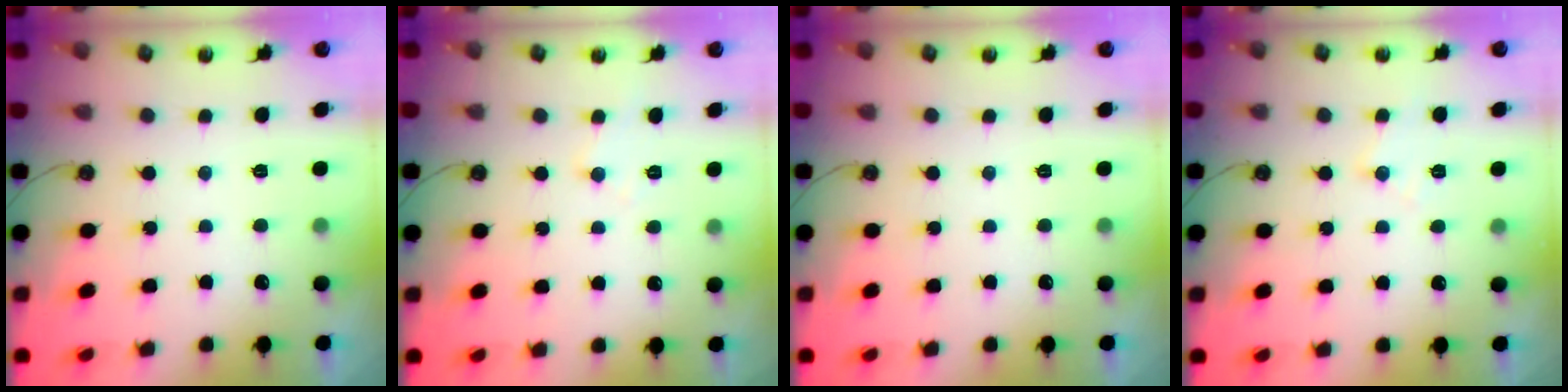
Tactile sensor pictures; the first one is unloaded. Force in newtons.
{"total": 6.1, "press": 6.0, "slide": 1.0}
{"total": 0.0}
{"total": 7.8, "press": 7.8, "slide": 0.4}